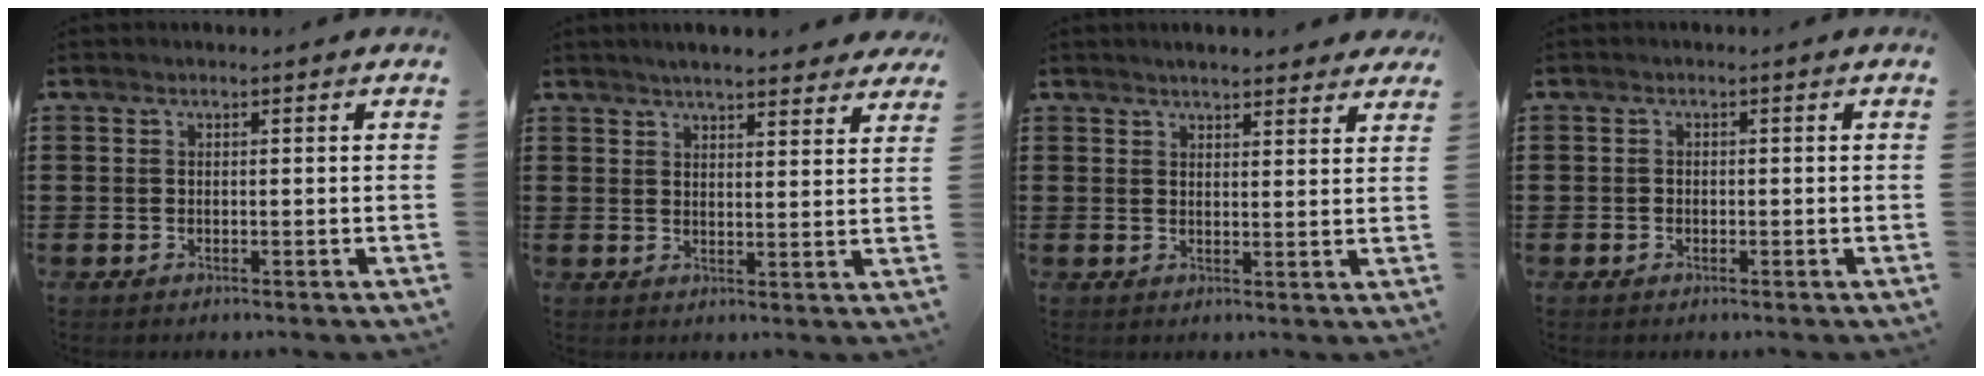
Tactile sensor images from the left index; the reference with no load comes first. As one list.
[{"total": 4.3, "force": [4.1, 0.3, 1.2], "torque": [-0.038, -0.009, 0.075]}, {"total": 3.1, "force": [2.9, 0.4, 0.9], "torque": [-0.025, -0.001, 0.053]}, {"total": 0.8, "force": [-0.5, 0.7, 0.1], "torque": [-0.005, 0.001, -0.010]}]